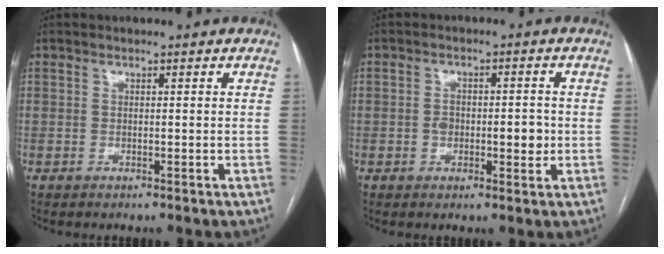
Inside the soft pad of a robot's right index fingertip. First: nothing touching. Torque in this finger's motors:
{"motor_torque": [0.89, 0.08, 0.22, 0.06]}